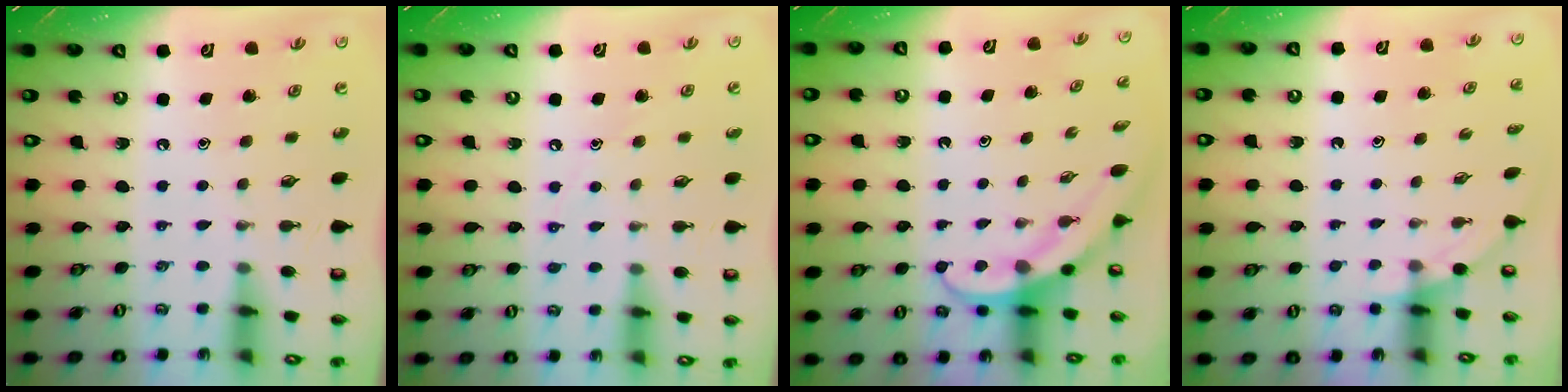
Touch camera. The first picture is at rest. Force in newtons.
{"total": 5.3, "press": 5.3, "slide": 0.7}
{"total": 3.9, "press": 3.9, "slide": 0.3}
{"total": 0.9, "press": 0.9, "slide": 0.2}